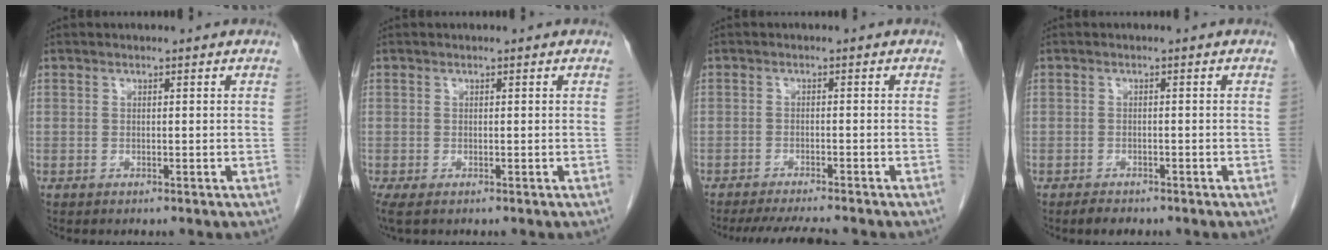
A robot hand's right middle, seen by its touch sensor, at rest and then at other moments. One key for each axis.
{"total": 0.0}
{"total": 7.1, "fx": -6.3, "fy": 0.3, "fz": 3.1, "tx": -0.046, "ty": -0.018, "tz": -0.098}
{"total": 1.9, "fx": -1.6, "fy": 0.9, "fz": 0.8, "tx": -0.022, "ty": -0.004, "tz": -0.020}